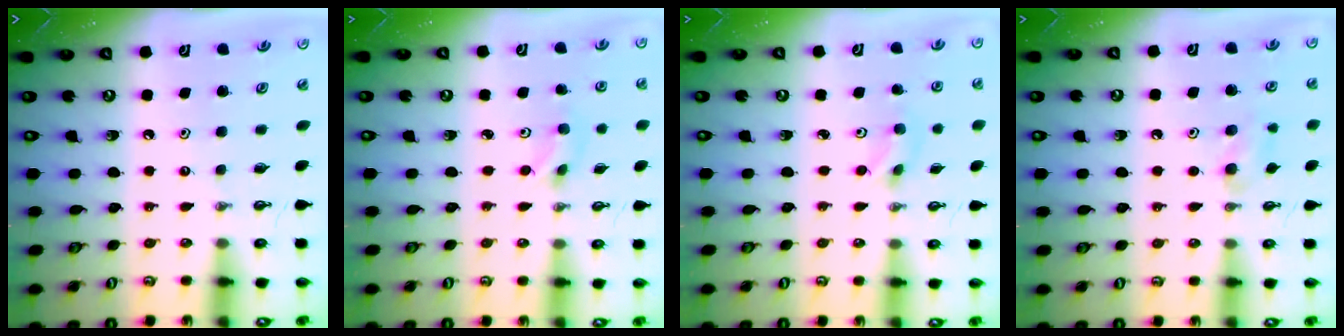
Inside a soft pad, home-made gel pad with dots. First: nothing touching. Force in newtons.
{"total": 2.4, "press": 2.4, "slide": 0.1}
{"total": 2.4, "press": 2.4, "slide": 0.1}
{"total": 6.5, "press": 6.4, "slide": 1.4}